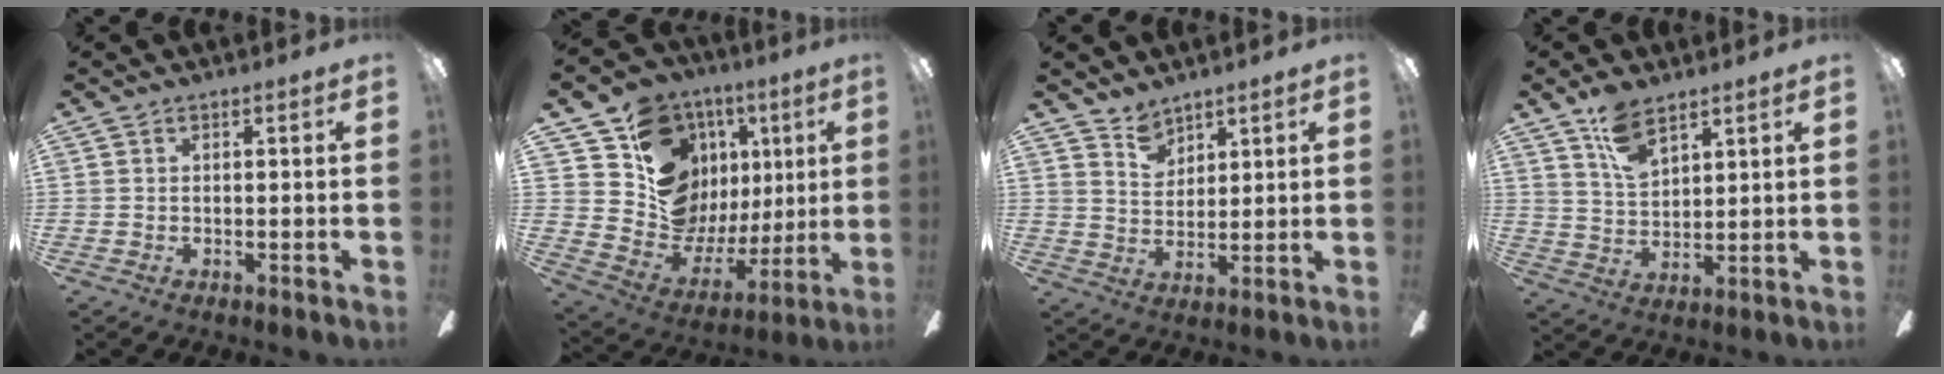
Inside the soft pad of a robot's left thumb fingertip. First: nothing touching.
{"total": 16.4, "force": [6.9, 13.6, 6.1], "torque": [-0.101, -0.048, 0.152]}
{"total": 5.5, "force": [4.6, 2.9, 1.0], "torque": [-0.009, -0.024, 0.085]}
{"total": 9.0, "force": [6.2, 4.2, 5.0], "torque": [-0.089, -0.025, 0.113]}